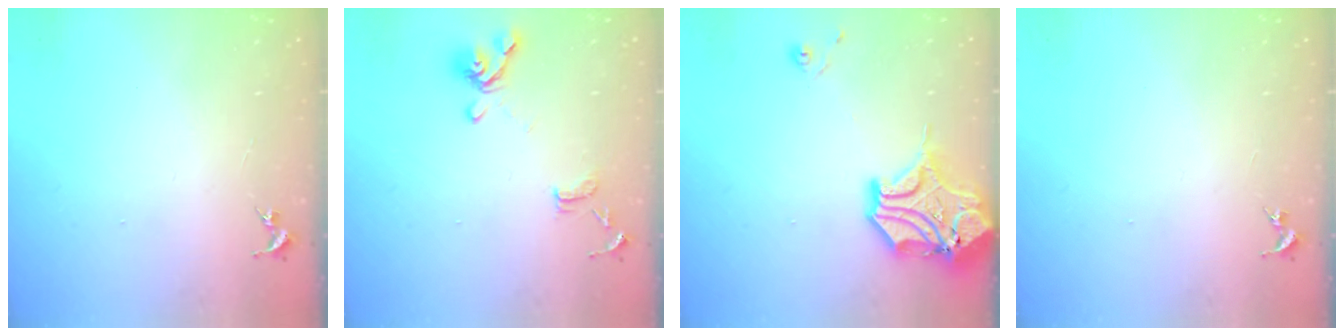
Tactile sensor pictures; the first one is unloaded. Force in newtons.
{"total": 13.1, "press": 13.0, "slide": 1.4}
{"total": 16.5, "press": 16.3, "slide": 2.5}
{"total": 0.0}